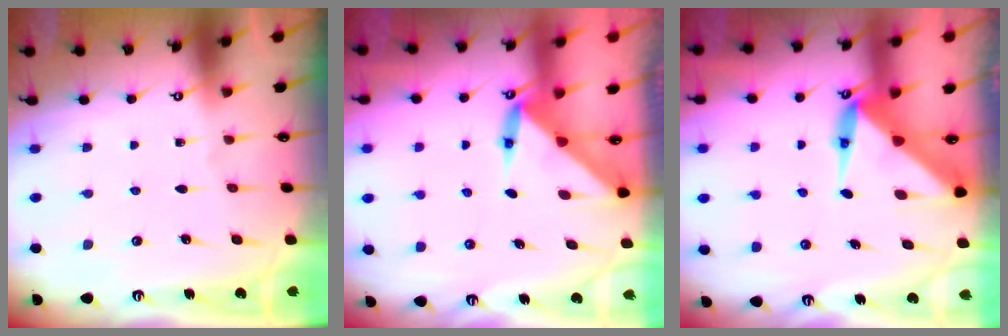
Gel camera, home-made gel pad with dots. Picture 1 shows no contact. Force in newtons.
{"total": 3.7, "press": 3.7, "slide": 0.5}
{"total": 6.3, "press": 6.3, "slide": 0.5}